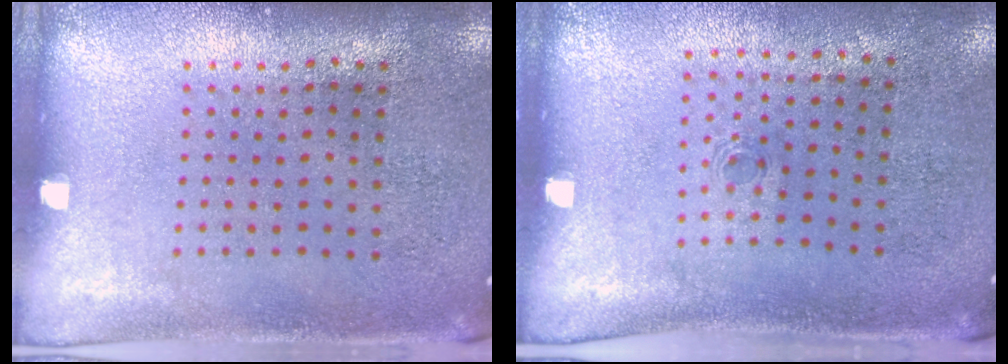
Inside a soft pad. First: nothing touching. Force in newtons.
{"total": 0.5, "press": 0.3, "slide": 0.4}